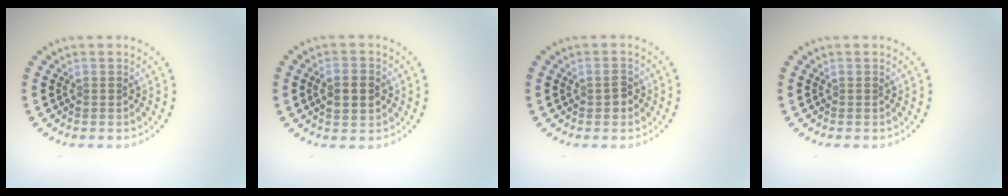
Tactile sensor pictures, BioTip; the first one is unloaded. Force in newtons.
{"total": 3.7, "press": 3.7, "slide": 0.0}
{"total": 1.4, "press": 1.4, "slide": 0.1}
{"total": 0.0}